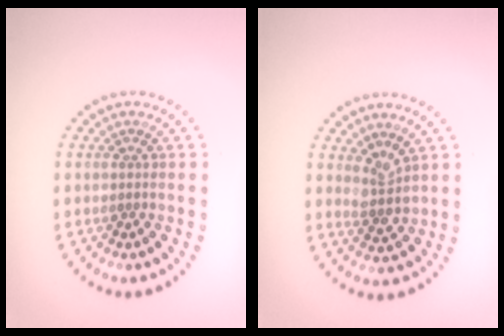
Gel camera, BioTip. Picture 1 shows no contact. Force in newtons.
{"total": 2.1, "press": 1.7, "slide": 1.3}